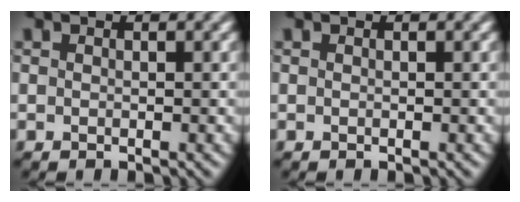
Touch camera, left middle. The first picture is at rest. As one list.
[{"total": 0.0}]